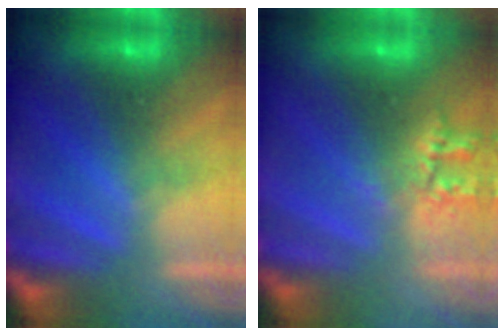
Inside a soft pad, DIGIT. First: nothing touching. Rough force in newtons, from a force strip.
{"total": 2.2}